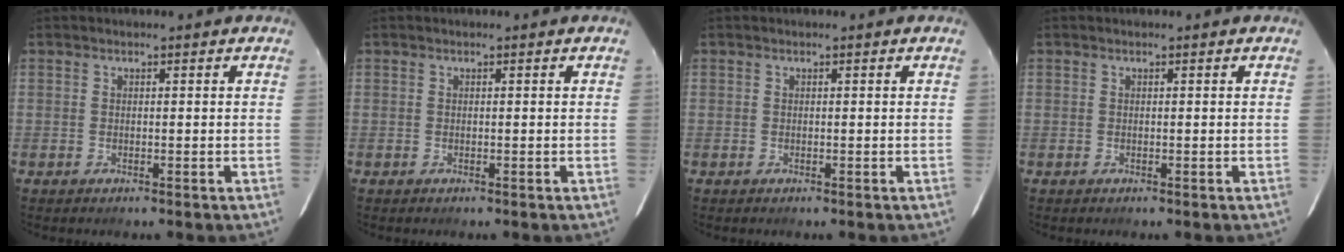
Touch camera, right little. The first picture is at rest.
{"total": 0.0}
{"total": 0.0}
{"total": 0.0}